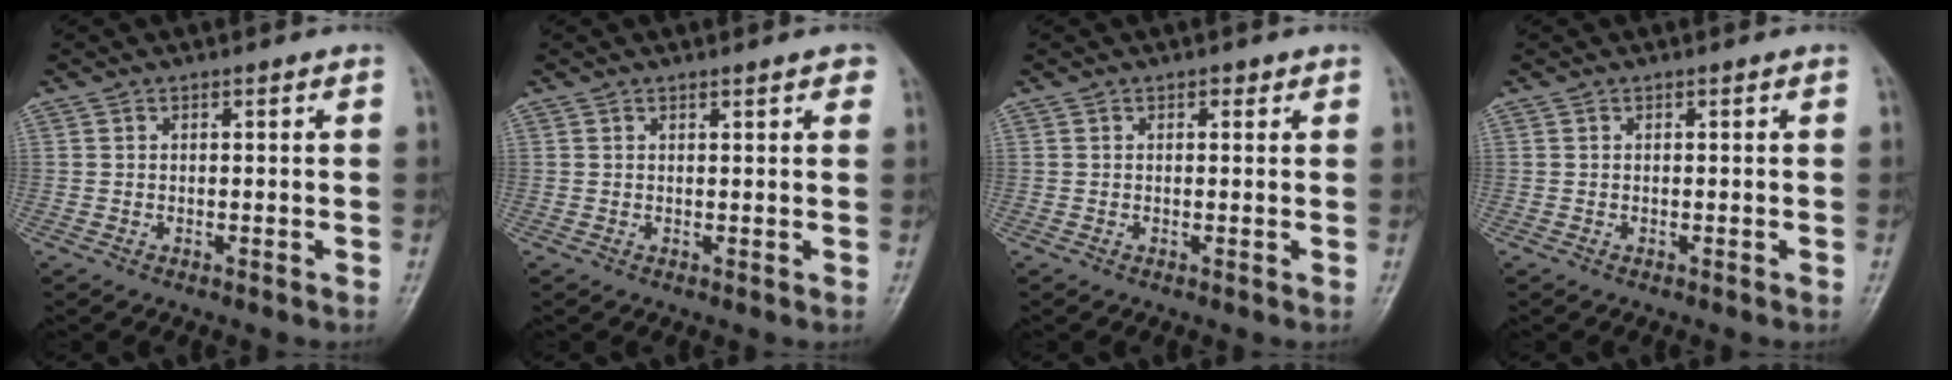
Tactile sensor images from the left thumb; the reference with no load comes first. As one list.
[{"total": 1.9, "force": [1.3, 0.5, 1.2], "torque": [-0.010, -0.003, 0.013]}, {"total": 1.0, "force": [0.6, 0.7, 0.5], "torque": [0.002, -0.002, 0.005]}, {"total": 0.0}]